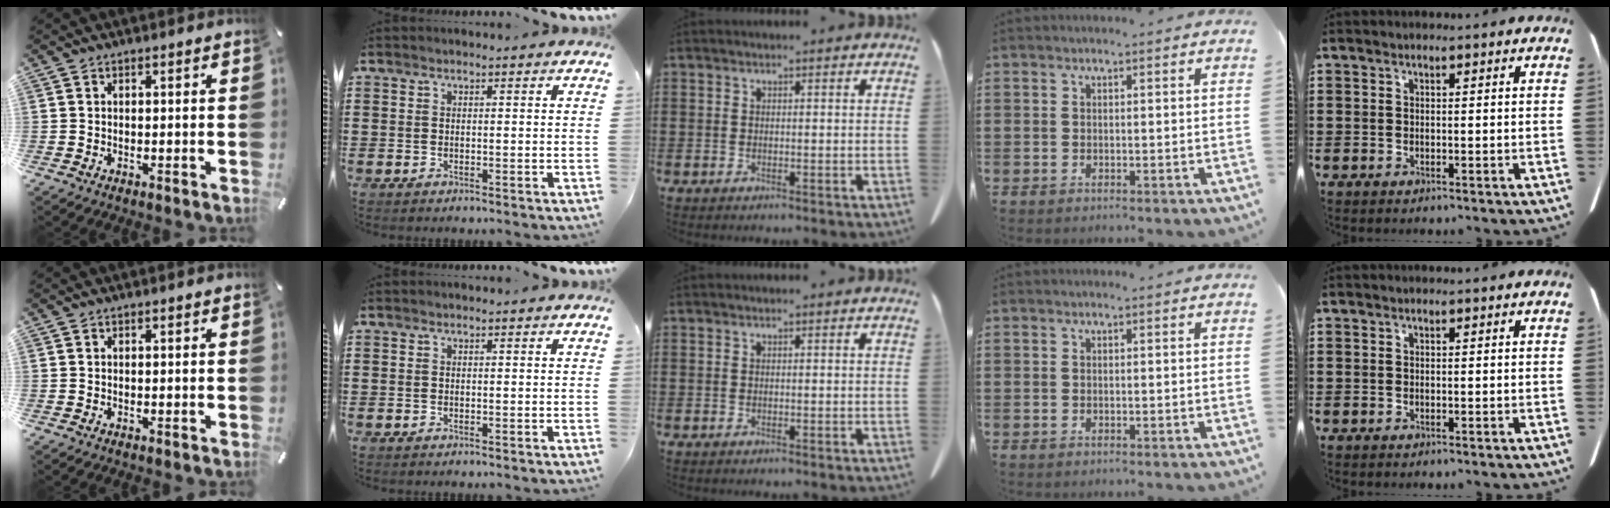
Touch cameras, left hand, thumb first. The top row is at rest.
{}